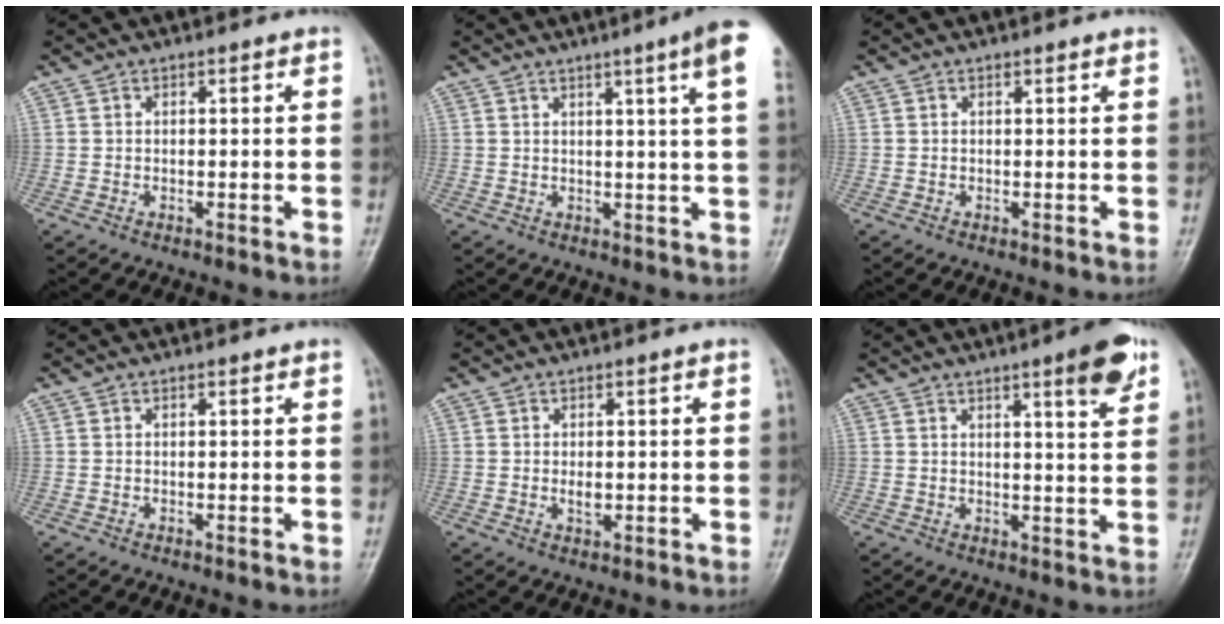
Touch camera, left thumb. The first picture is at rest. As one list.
[{"total": 8.8, "force": [4.4, -0.4, 7.6], "torque": [-0.096, -0.009, 0.042]}, {"total": 0.6, "force": [0.5, 0.2, 0.3], "torque": [-0.004, 0.003, 0.003]}, {"total": 0.0}, {"total": 2.0, "force": [0.0, 1.1, 1.7], "torque": [-0.024, -0.001, 0.000]}, {"total": 7.2, "force": [4.2, 1.1, 5.7], "torque": [-0.071, -0.021, 0.055]}]